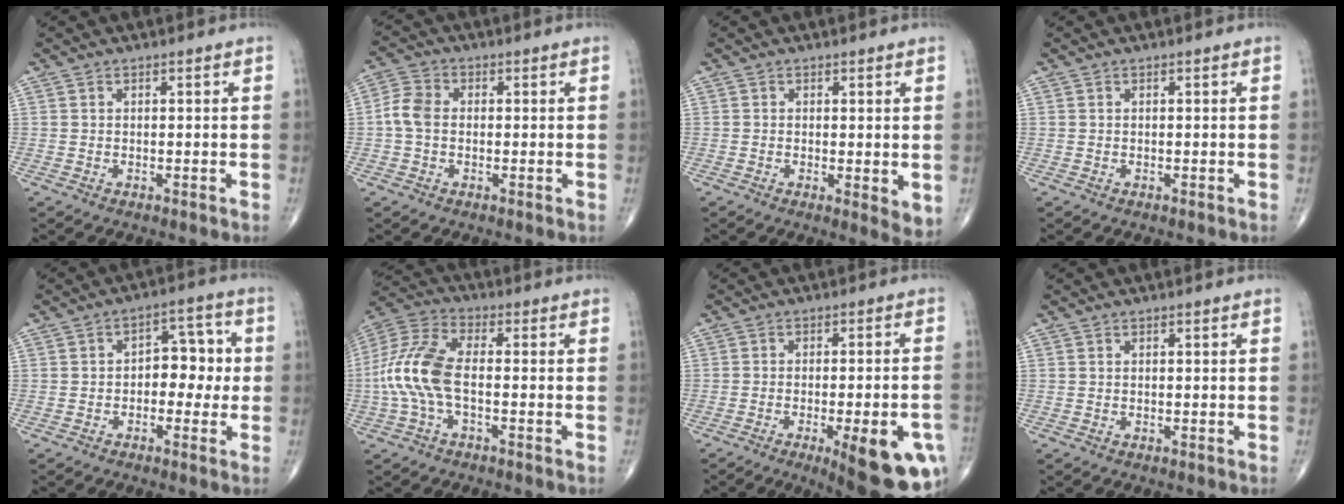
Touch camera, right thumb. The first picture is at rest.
{"total": 5.0, "force": [-0.3, 3.6, 3.3], "torque": [-0.069, 0.015, -0.015]}
{"total": 4.1, "force": [-0.2, 1.4, 3.8], "torque": [-0.054, -0.015, -0.004]}
{"total": 0.0}
{"total": 7.6, "force": [-0.5, 5.0, 5.7], "torque": [-0.038, 0.028, -0.018]}
{"total": 12.2, "force": [-1.8, 5.6, 10.7], "torque": [-0.250, 0.028, -0.042]}
{"total": 17.3, "force": [-7.2, 5.2, 14.9], "torque": [-0.141, 0.013, -0.082]}
{"total": 0.0}